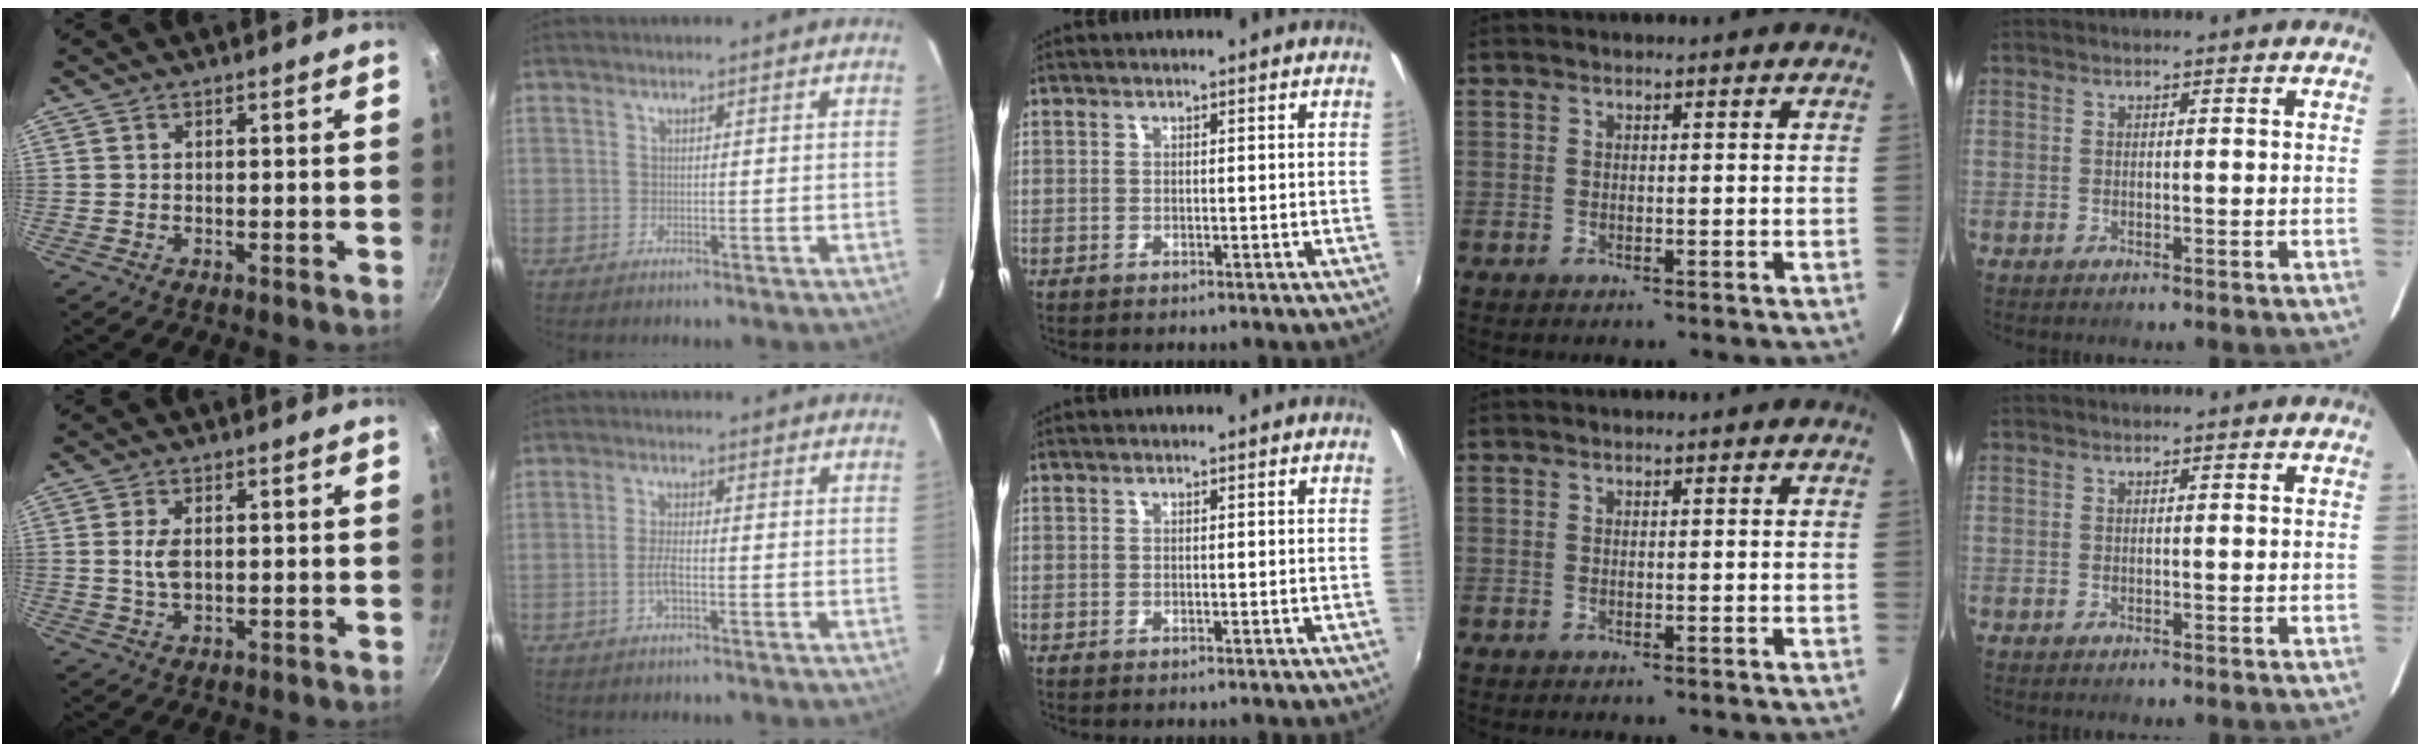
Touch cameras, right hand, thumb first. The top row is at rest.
{"thumb": {"total": 3.8, "force": [0.5, 2.2, 3.1], "torque": [-0.057, -0.003, 0.010]}, "index": {"total": 3.5, "force": [-1.2, 1.2, 3.1], "torque": [-0.065, 0.001, -0.023]}}